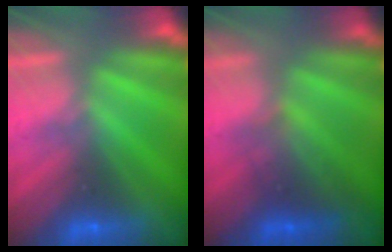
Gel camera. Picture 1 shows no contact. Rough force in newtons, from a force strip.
{"total": 2.4}